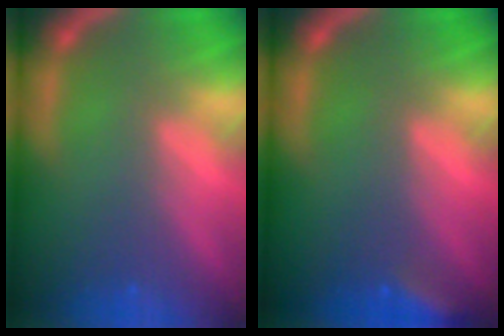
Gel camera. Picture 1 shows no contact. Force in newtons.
{"total": 2.9}